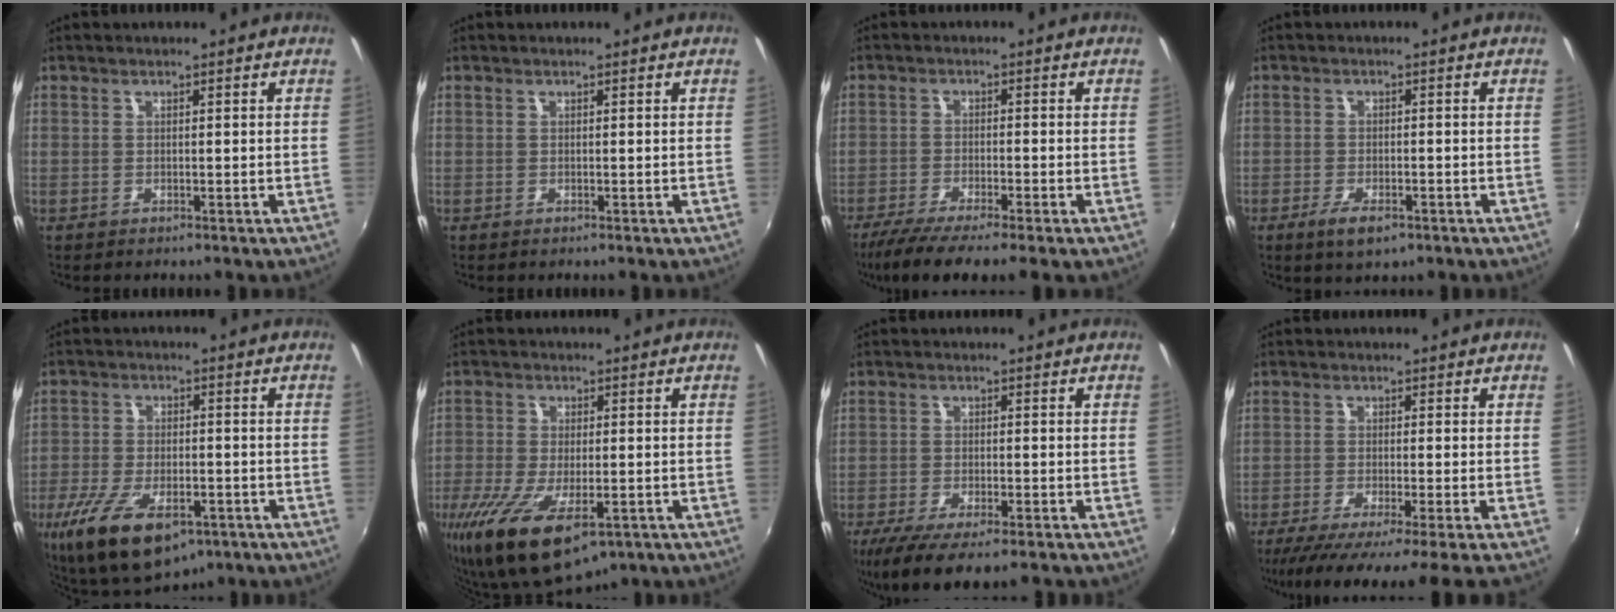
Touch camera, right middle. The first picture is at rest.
{"total": 0.0}
{"total": 8.5, "force": [-6.5, 0.2, 5.4], "torque": [-0.118, -0.029, -0.111]}
{"total": 4.6, "force": [-2.5, 1.8, 3.4], "torque": [-0.077, -0.012, -0.041]}
{"total": 16.0, "force": [-8.8, 7.1, 11.3], "torque": [-0.234, -0.041, -0.142]}
{"total": 16.4, "force": [-8.5, 7.0, 12.2], "torque": [-0.259, -0.058, -0.133]}
{"total": 12.1, "force": [-8.8, 3.0, 7.8], "torque": [-0.163, -0.047, -0.143]}
{"total": 10.2, "force": [-8.4, -1.8, 5.6], "torque": [-0.112, -0.040, -0.133]}